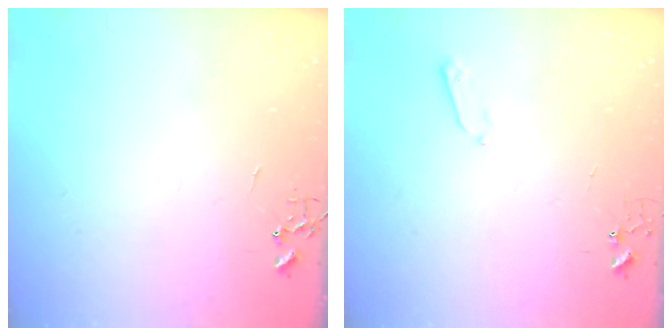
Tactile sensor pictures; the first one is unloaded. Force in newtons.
{"total": 3.3, "press": 3.2, "slide": 0.6}